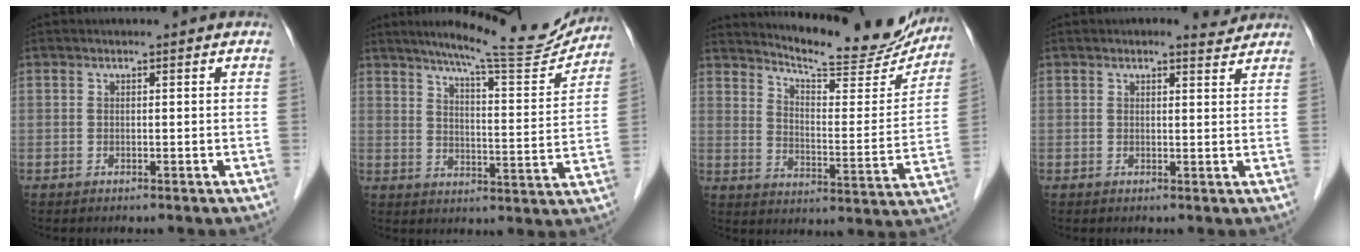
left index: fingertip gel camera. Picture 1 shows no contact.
{"total": 15.4, "force": [13.9, 0.9, 6.5], "torque": [-0.096, -0.031, 0.185]}
{"total": 19.1, "force": [17.9, 2.6, 6.1], "torque": [-0.089, -0.058, 0.230]}
{"total": 1.9, "force": [1.8, 0.4, 0.2], "torque": [-0.010, -0.005, 0.018]}